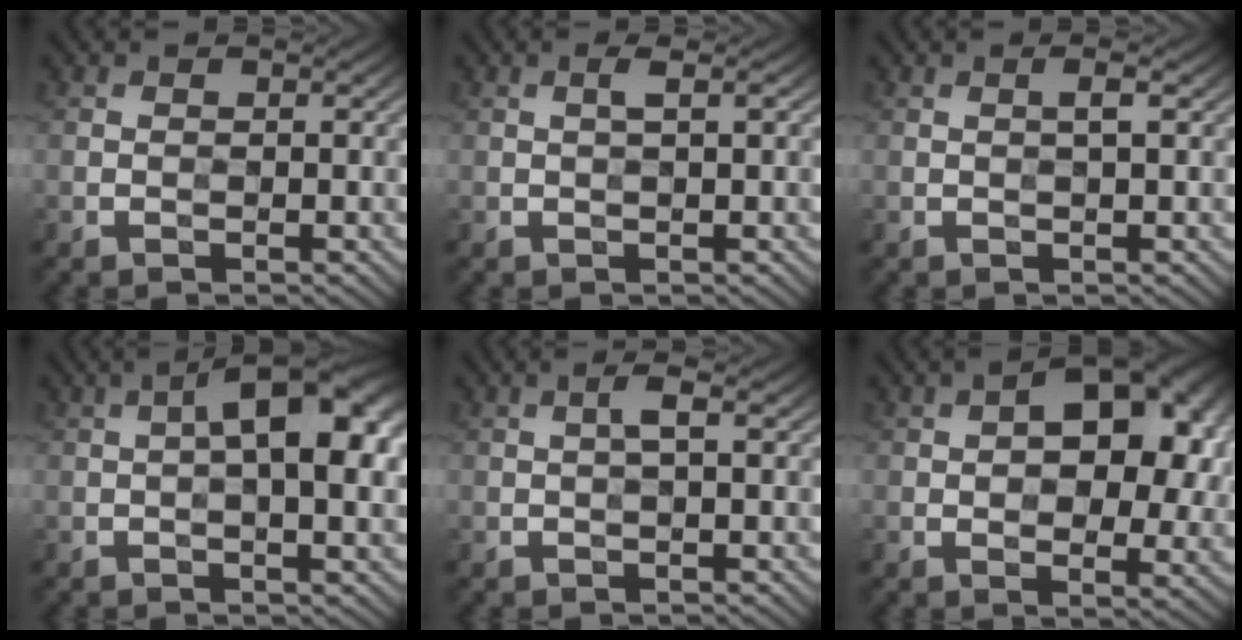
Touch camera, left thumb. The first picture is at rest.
{"total": 0.9, "force": [0.3, 0.0, 0.9], "torque": [-0.020, 0.005, 0.003]}
{"total": 0.9, "force": [0.3, 0.0, 0.9], "torque": [-0.018, 0.003, 0.004]}
{"total": 9.8, "force": [1.5, 3.7, 8.9], "torque": [-0.129, 0.015, 0.016]}
{"total": 1.3, "force": [0.3, 0.1, 1.2], "torque": [-0.026, 0.006, 0.003]}
{"total": 14.1, "force": [3.2, 8.1, 11.1], "torque": [-0.124, 0.019, 0.036]}